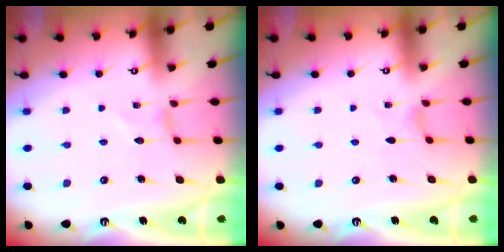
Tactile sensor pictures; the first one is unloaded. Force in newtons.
{"total": 0.6, "press": 0.5, "slide": 0.2}